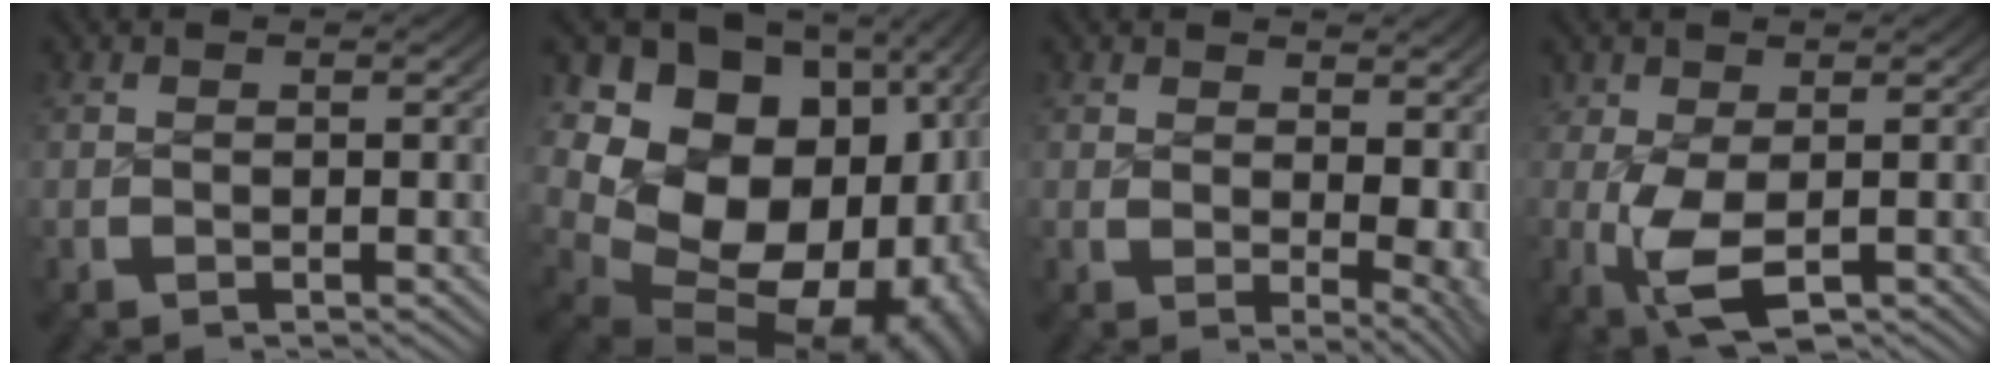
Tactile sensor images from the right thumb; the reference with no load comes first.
{"total": 23.0, "force": [-1.4, 16.4, 16.0], "torque": [-0.295, -0.063, 0.001]}
{"total": 3.9, "force": [0.8, 2.0, 3.3], "torque": [-0.033, -0.021, 0.022]}
{"total": 5.5, "force": [-1.5, 3.2, 4.2], "torque": [-0.100, -0.037, 0.001]}